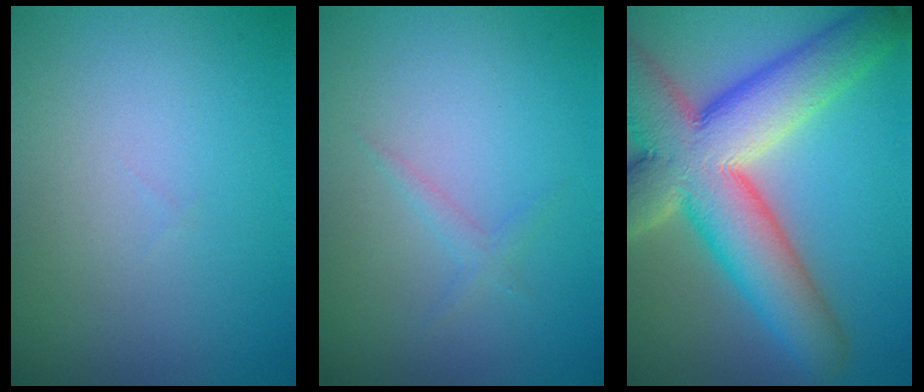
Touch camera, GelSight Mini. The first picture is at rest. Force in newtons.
{"total": 1.0, "press": 1.0, "slide": 0.0}
{"total": 13.1, "press": 13.1, "slide": 0.8}